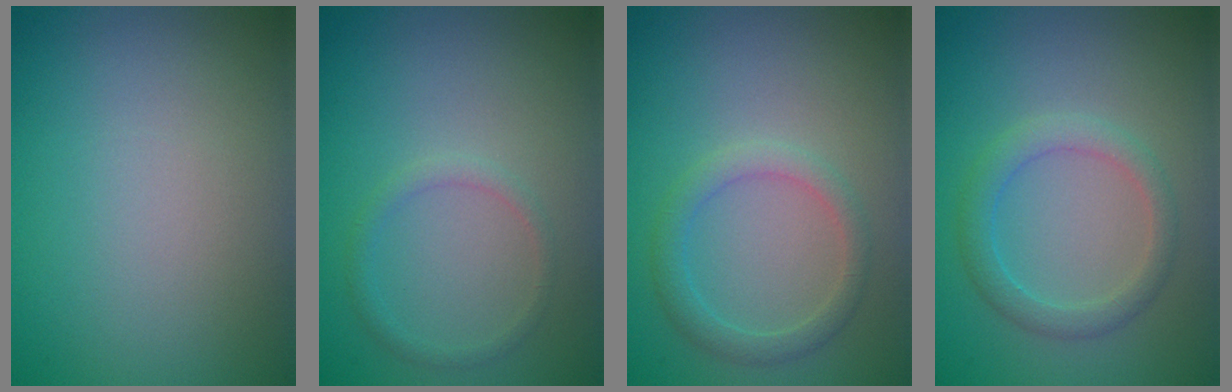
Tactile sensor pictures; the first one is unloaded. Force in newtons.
{"total": 1.2, "press": 1.2, "slide": 0.2}
{"total": 2.2, "press": 2.2, "slide": 0.1}
{"total": 2.5, "press": 2.5, "slide": 0.1}